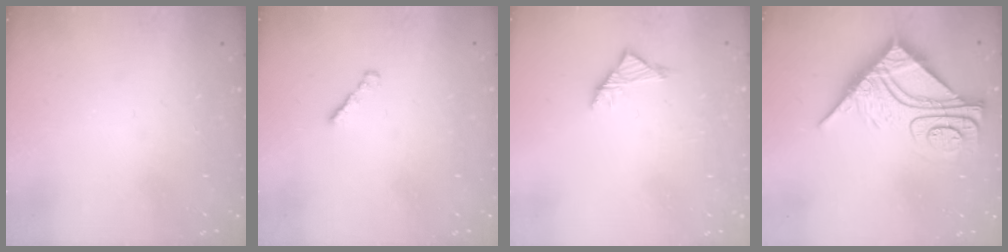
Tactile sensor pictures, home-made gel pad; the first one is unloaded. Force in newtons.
{"total": 1.6, "press": 1.5, "slide": 0.5}
{"total": 3.0, "press": 2.9, "slide": 0.9}
{"total": 14.7, "press": 14.7, "slide": 1.2}